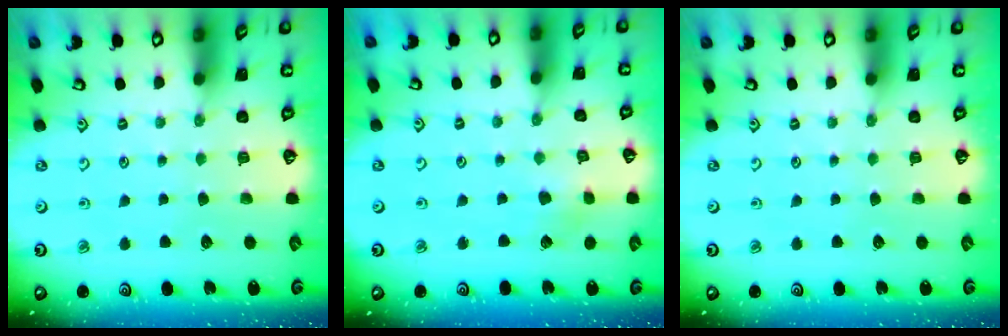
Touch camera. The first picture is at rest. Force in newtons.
{"total": 3.2, "press": 3.1, "slide": 0.6}
{"total": 0.0}